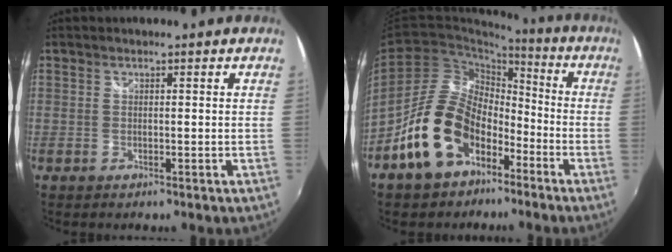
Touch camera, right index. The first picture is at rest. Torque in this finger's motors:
{"motor_torque": [-0.03, -0.32, 0.03, -0.11]}